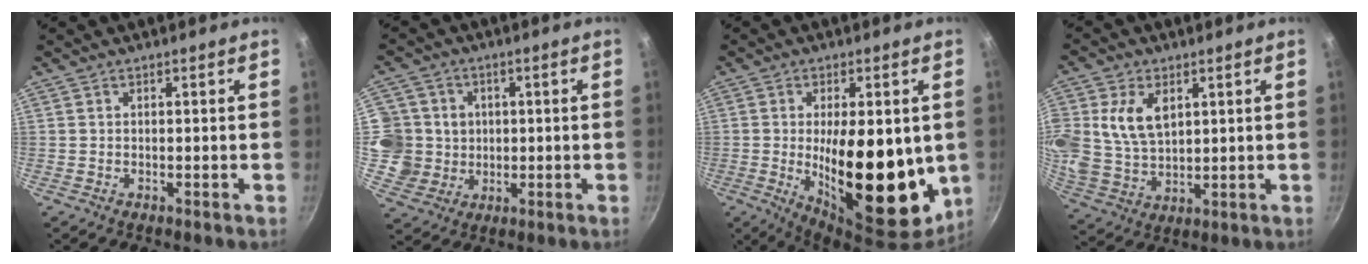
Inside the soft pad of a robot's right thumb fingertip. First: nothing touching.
{"total": 10.6, "force": [1.2, 10.2, 2.6], "torque": [-0.018, -0.001, 0.022]}
{"total": 20.8, "force": [-1.2, 9.0, 18.7], "torque": [-0.259, -0.026, -0.009]}
{"total": 11.8, "force": [3.4, 7.9, 8.0], "torque": [-0.147, -0.017, 0.072]}